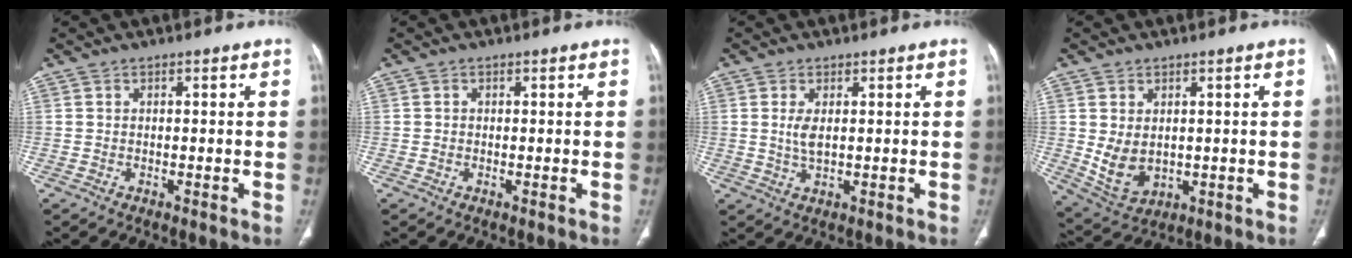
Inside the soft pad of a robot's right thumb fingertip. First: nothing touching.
{"total": 0.0}
{"total": 3.1, "force": [0.6, 1.3, 2.8], "torque": [-0.060, -0.006, 0.017]}
{"total": 7.3, "force": [0.4, 5.1, 5.1], "torque": [-0.086, -0.012, 0.033]}